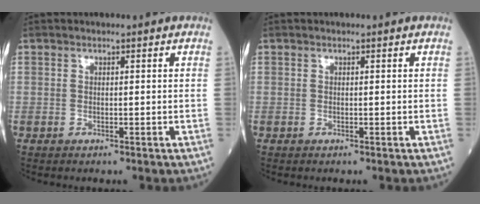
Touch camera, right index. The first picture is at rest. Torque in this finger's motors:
{"motor_torque": [0.00, 0.01, 0.04, 0.01]}